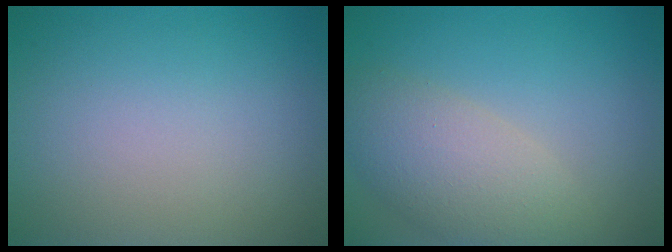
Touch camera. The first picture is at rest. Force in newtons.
{"total": 5.2, "press": 5.2, "slide": 0.3}